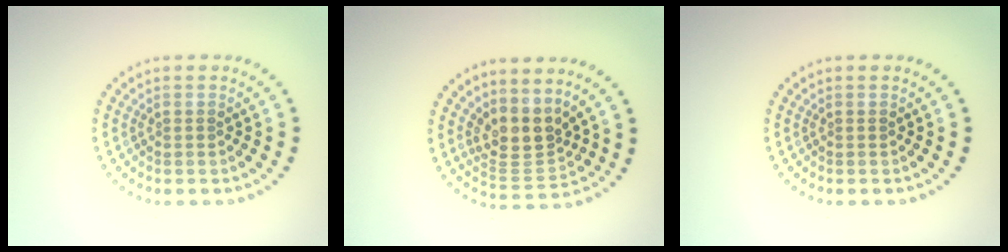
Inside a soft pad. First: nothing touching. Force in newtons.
{"total": 3.4, "press": 2.6, "slide": 2.1}
{"total": 0.0}